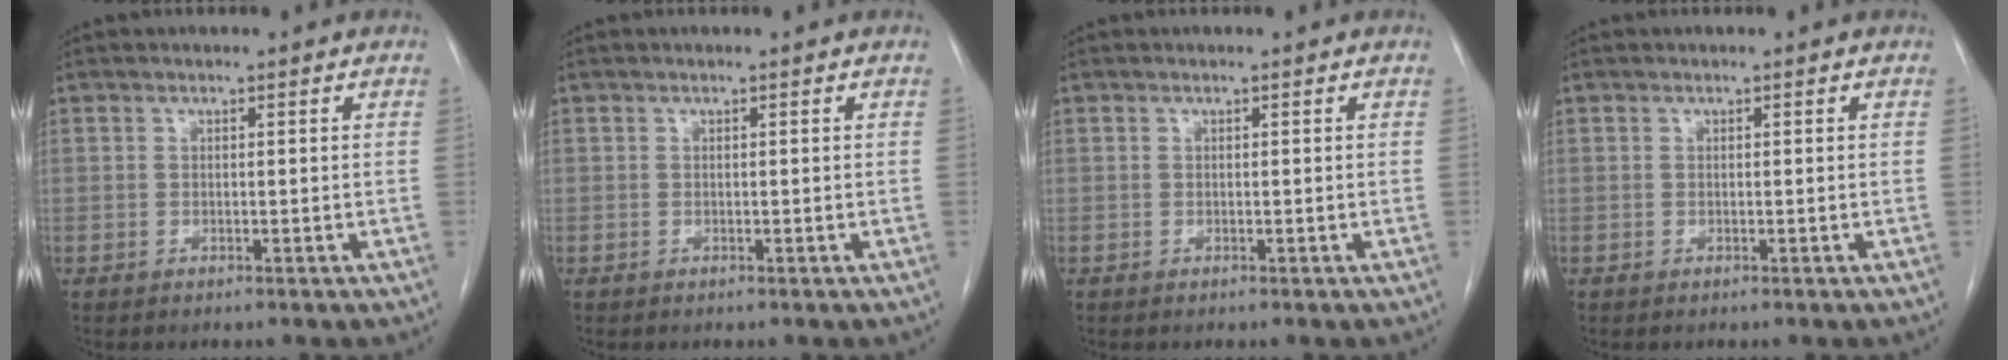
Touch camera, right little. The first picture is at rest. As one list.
[{"total": 0.0}, {"total": 0.0}, {"total": 0.0}]